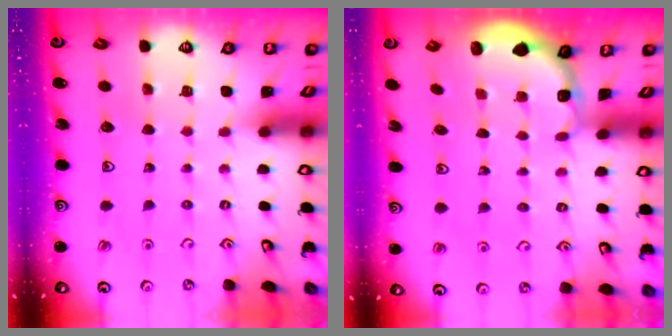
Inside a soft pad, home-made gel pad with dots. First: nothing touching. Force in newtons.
{"total": 1.7, "press": 1.5, "slide": 0.6}